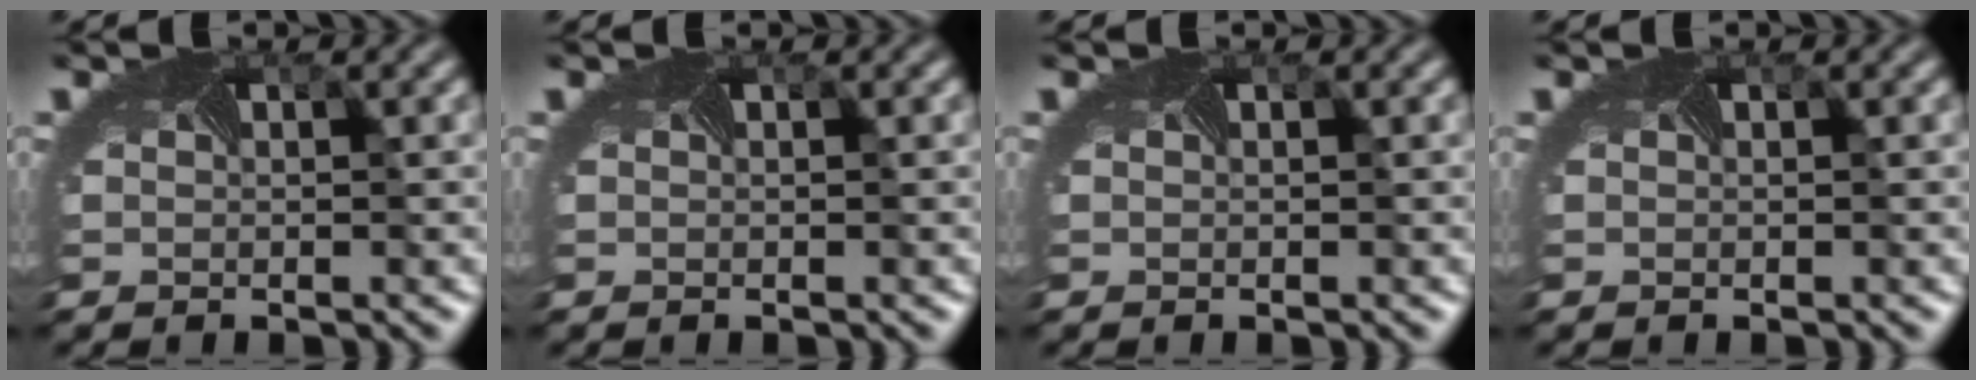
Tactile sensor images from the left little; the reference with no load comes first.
{"total": 0.0}
{"total": 0.0}
{"total": 0.0}